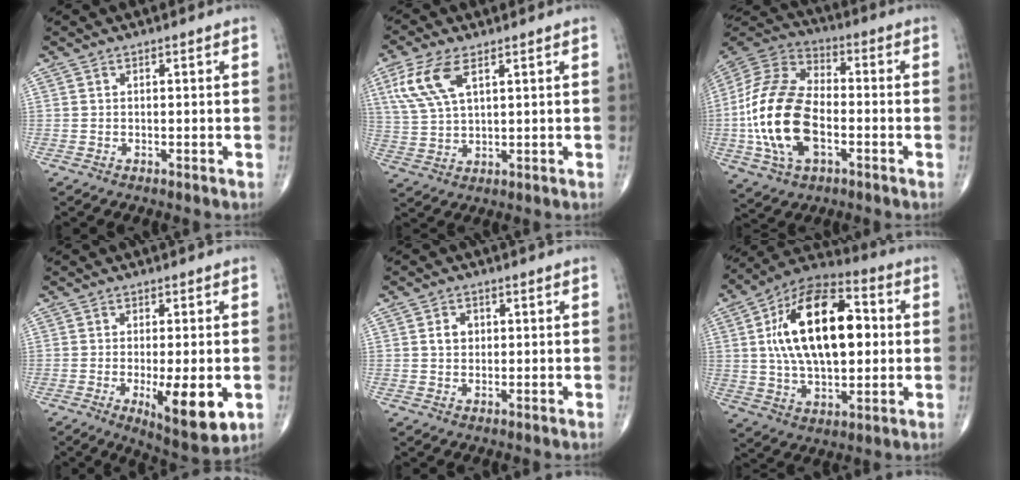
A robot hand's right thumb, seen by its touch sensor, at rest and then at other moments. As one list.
[{"total": 9.3, "force": [4.2, 4.1, 7.2], "torque": [-0.166, -0.002, 0.089]}, {"total": 20.4, "force": [-3.9, 11.7, 16.3], "torque": [-0.330, 0.019, -0.074]}, {"total": 11.1, "force": [-2.8, 3.4, 10.2], "torque": [-0.145, -0.023, -0.034]}, {"total": 2.7, "force": [0.5, 2.2, 1.5], "torque": [-0.016, 0.004, 0.009]}, {"total": 23.0, "force": [3.2, 12.3, 19.2], "torque": [-0.306, 0.013, 0.048]}]